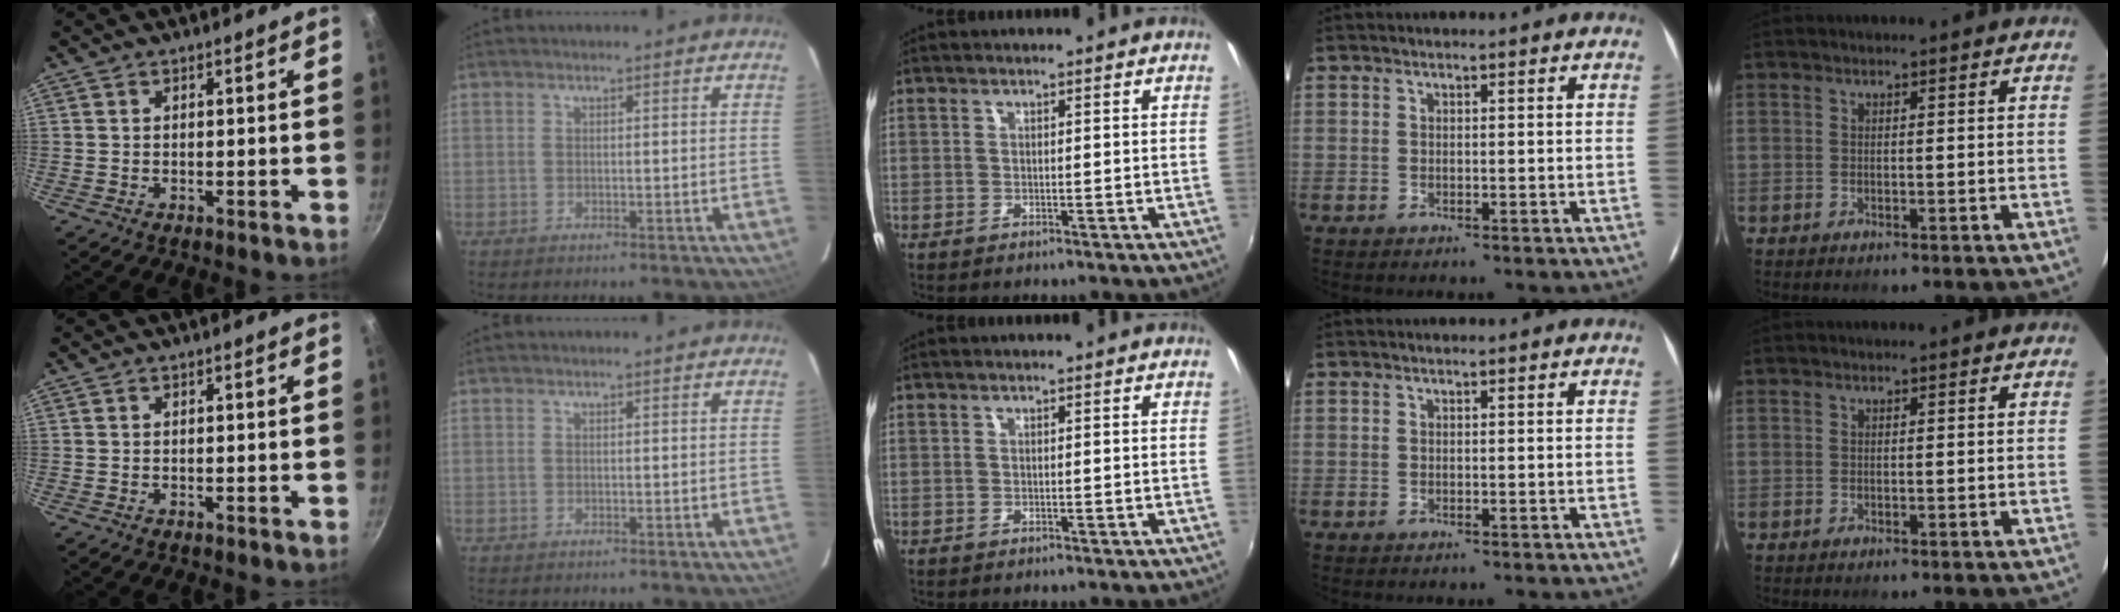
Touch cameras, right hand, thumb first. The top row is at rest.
{}